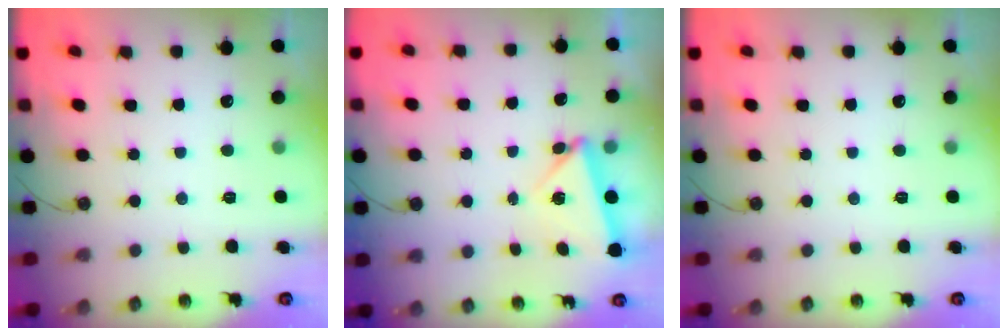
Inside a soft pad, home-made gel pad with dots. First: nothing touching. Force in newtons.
{"total": 5.5, "press": 5.3, "slide": 1.2}
{"total": 0.0}